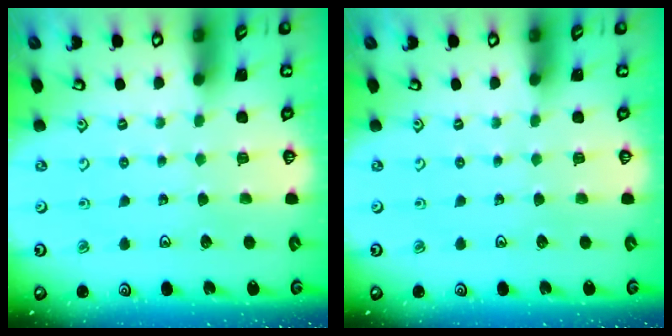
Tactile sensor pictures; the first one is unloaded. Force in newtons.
{"total": 0.0}